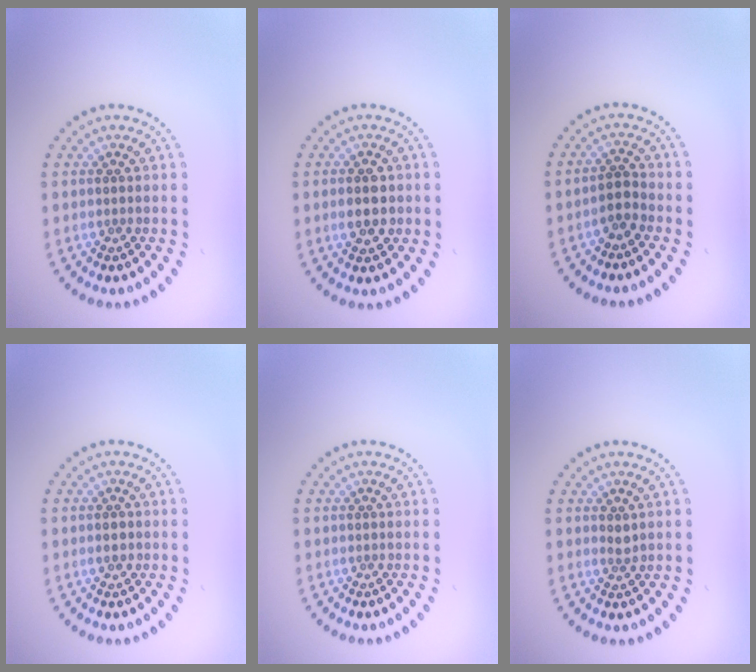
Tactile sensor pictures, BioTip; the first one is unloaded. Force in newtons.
{"total": 2.7, "press": 2.7, "slide": 0.1}
{"total": 1.7, "press": 1.5, "slide": 0.9}
{"total": 1.0, "press": 0.9, "slide": 0.2}
{"total": 0.0}
{"total": 0.8, "press": 0.5, "slide": 0.6}